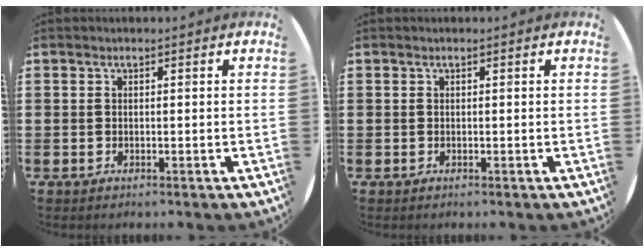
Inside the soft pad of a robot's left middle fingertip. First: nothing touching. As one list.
[{"total": 0.0}]